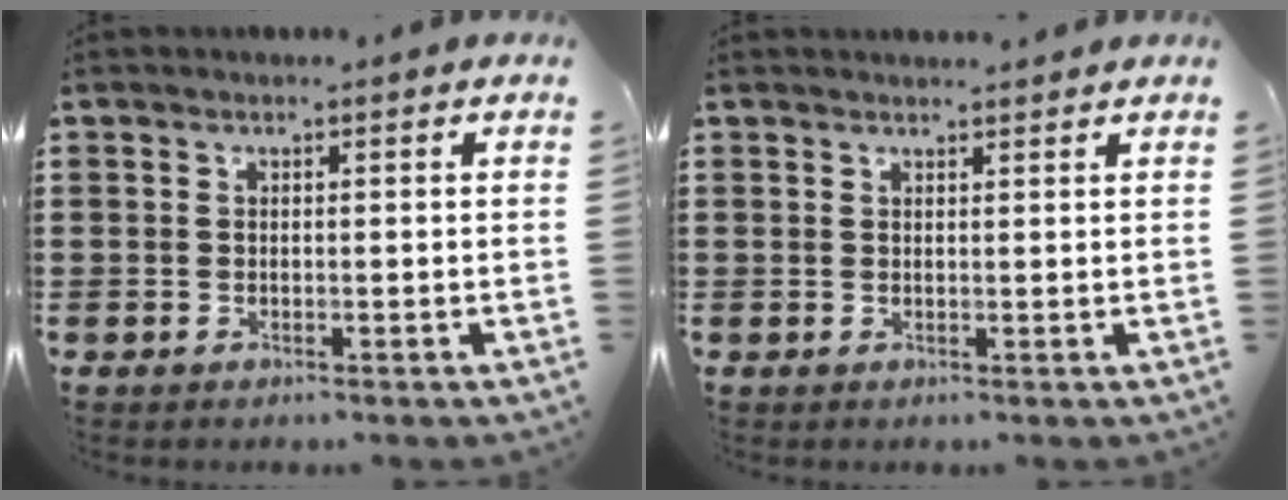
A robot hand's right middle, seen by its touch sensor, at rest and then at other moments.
{"total": 1.2, "force": [1.2, 0.0, 0.2], "torque": [0.002, -0.004, 0.020]}